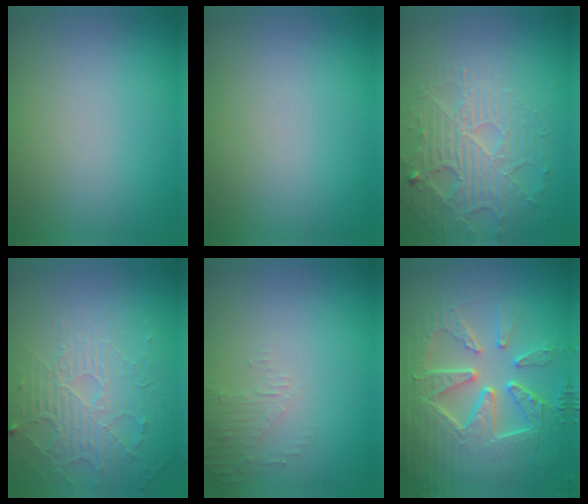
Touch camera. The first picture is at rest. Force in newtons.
{"total": 0.0}
{"total": 4.9, "press": 4.2, "slide": 2.5}
{"total": 5.0, "press": 3.2, "slide": 3.8}
{"total": 1.6, "press": 1.5, "slide": 0.4}
{"total": 8.9, "press": 6.5, "slide": 6.1}